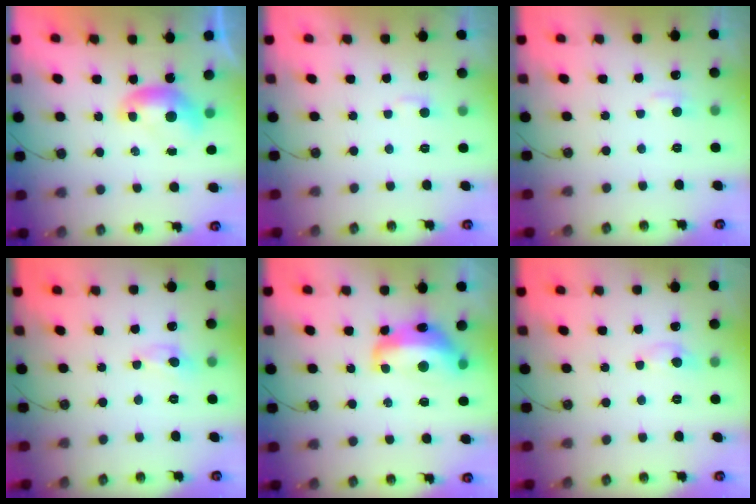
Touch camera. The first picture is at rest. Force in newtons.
{"total": 3.2, "press": 3.2, "slide": 0.4}
{"total": 1.7, "press": 1.6, "slide": 0.6}
{"total": 0.0}
{"total": 7.9, "press": 7.8, "slide": 1.2}
{"total": 1.5, "press": 1.5, "slide": 0.0}